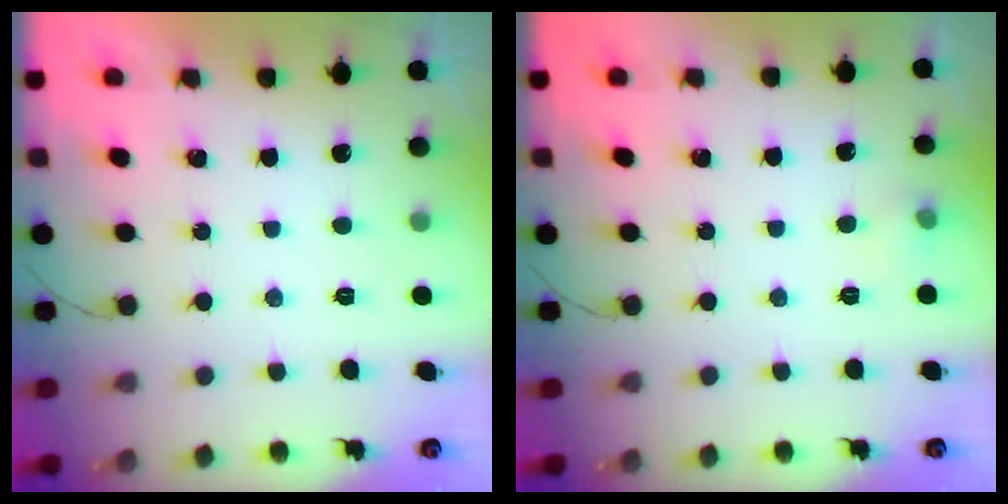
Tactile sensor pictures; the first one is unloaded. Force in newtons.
{"total": 3.6, "press": 3.3, "slide": 1.4}